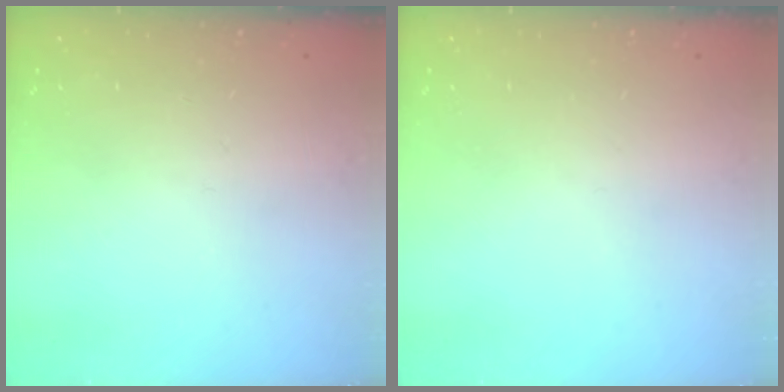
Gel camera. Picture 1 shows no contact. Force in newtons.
{"total": 0.0}